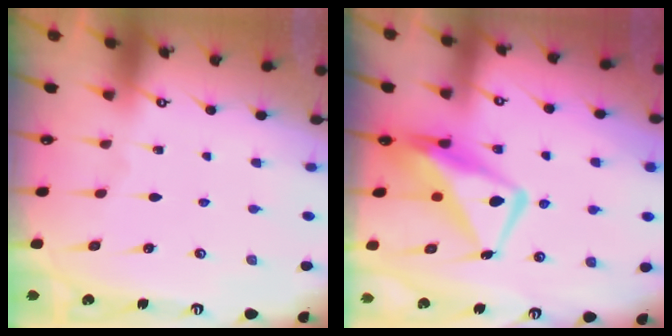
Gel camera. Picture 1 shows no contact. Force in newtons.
{"total": 11.5, "press": 11.4, "slide": 1.0}